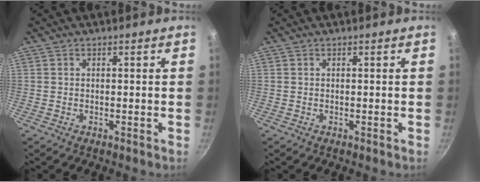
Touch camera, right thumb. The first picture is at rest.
{"total": 0.0}